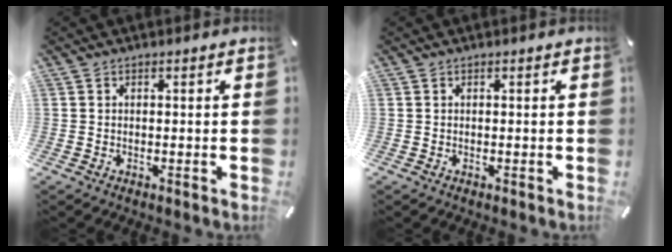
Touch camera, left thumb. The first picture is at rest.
{"total": 0.0}